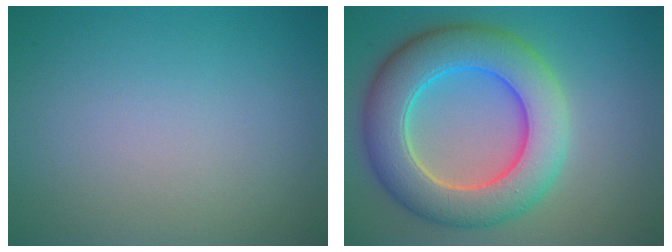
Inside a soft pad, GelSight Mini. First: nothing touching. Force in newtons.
{"total": 9.2, "press": 9.2, "slide": 0.5}